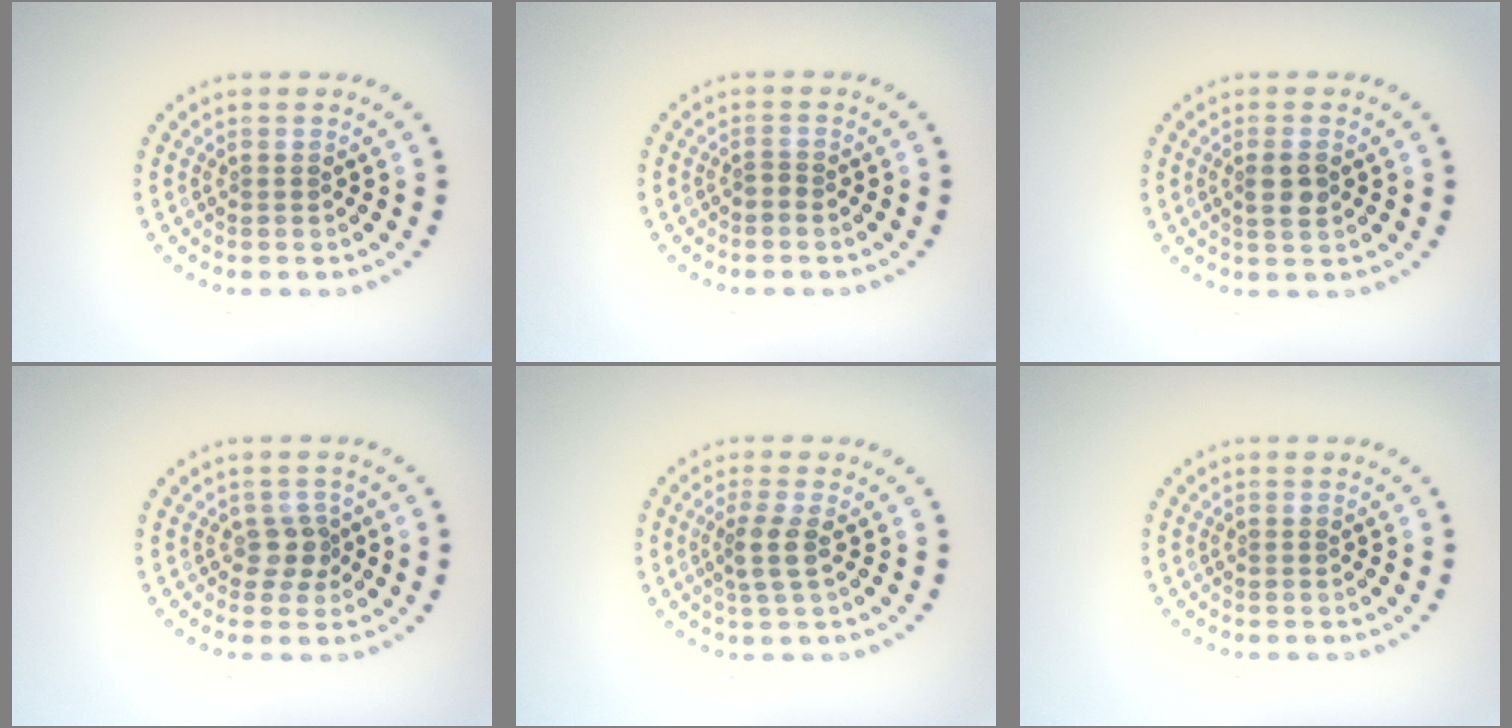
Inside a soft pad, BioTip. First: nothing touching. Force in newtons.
{"total": 0.6, "press": 0.4, "slide": 0.5}
{"total": 2.0, "press": 1.9, "slide": 0.6}
{"total": 1.8, "press": 1.5, "slide": 1.1}
{"total": 2.1, "press": 1.7, "slide": 1.3}
{"total": 0.0}